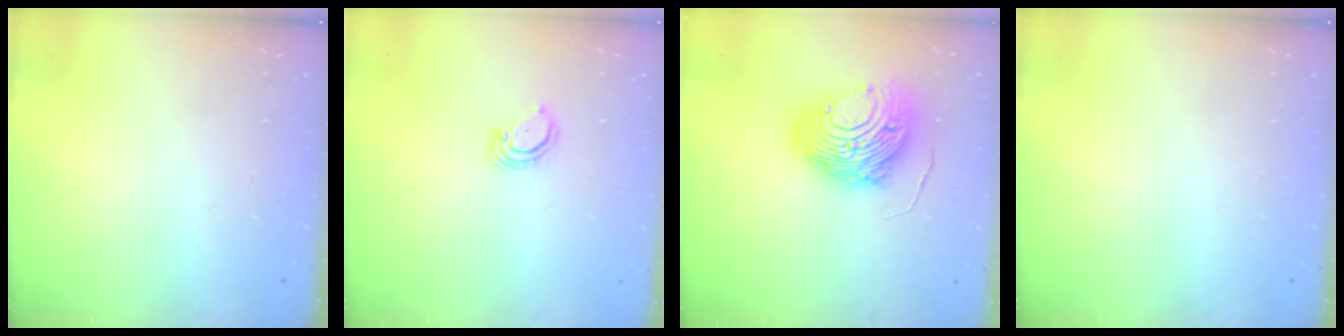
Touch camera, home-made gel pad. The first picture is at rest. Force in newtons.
{"total": 2.8, "press": 2.8, "slide": 0.3}
{"total": 14.7, "press": 14.6, "slide": 1.4}
{"total": 0.0}